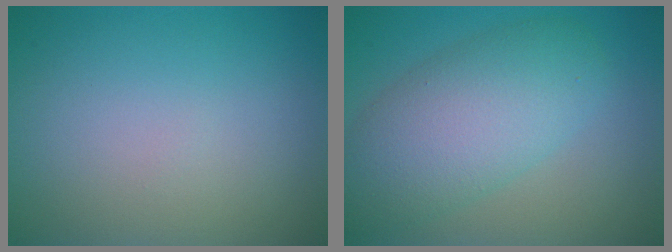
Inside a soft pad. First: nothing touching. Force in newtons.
{"total": 7.0, "press": 7.0, "slide": 0.3}